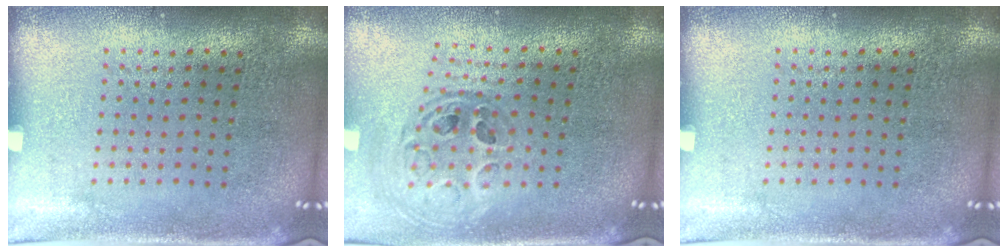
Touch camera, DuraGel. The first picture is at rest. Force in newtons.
{"total": 1.0, "press": 1.0, "slide": 0.2}
{"total": 0.0}